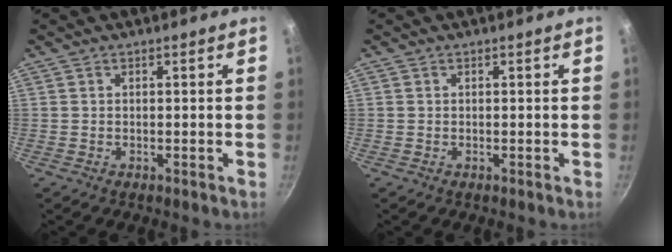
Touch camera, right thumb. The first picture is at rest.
{"total": 0.0}